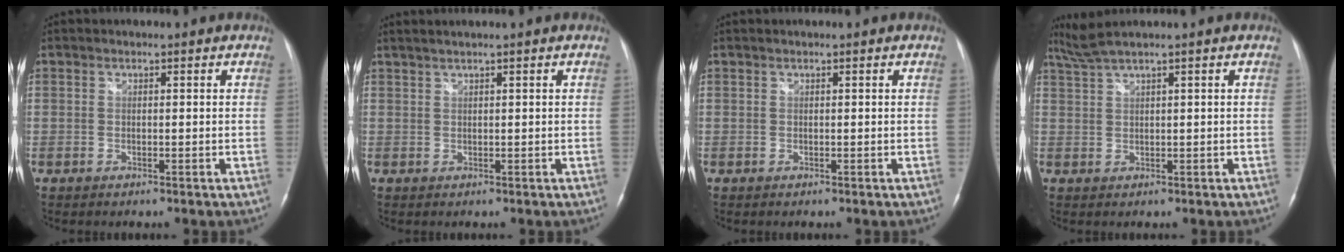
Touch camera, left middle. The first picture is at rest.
{"total": 2.7, "force": [2.0, -0.4, 1.8], "torque": [-0.039, 0.018, 0.043]}
{"total": 0.5, "force": [0.4, -0.1, 0.3], "torque": [-0.010, 0.012, 0.011]}
{"total": 2.8, "force": [2.3, -0.9, 1.5], "torque": [-0.044, 0.015, 0.054]}